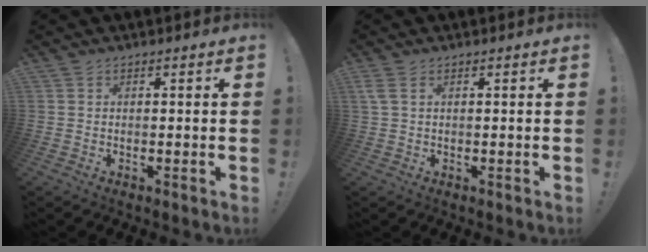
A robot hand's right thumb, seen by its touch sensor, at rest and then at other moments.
{"total": 2.4, "force": [1.1, 0.8, 1.9], "torque": [-0.040, 0.002, 0.021]}